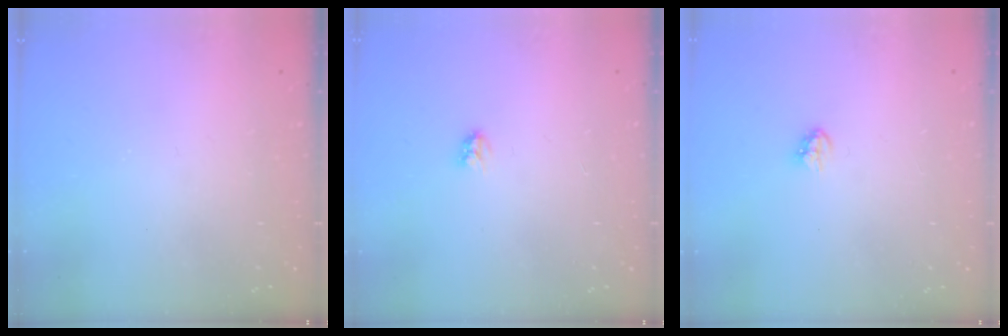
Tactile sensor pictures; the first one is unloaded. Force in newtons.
{"total": 3.0, "press": 3.0, "slide": 0.3}
{"total": 3.5, "press": 3.5, "slide": 0.5}